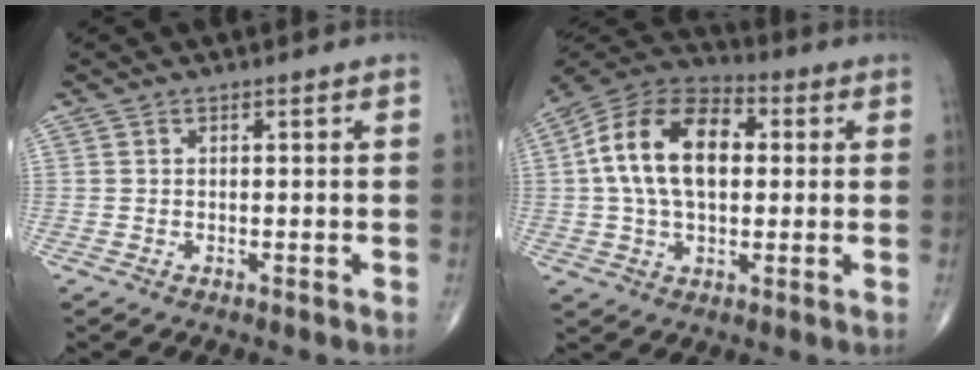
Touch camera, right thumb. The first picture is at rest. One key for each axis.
{"total": 17.0, "fx": 2.2, "fy": 10.3, "fz": 13.3, "tx": -0.230, "ty": 0.024, "tz": 0.029}